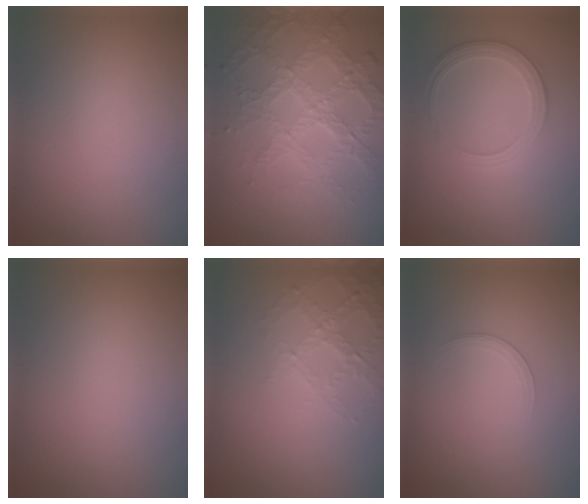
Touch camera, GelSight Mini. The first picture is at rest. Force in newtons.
{"total": 4.5, "press": 4.3, "slide": 1.2}
{"total": 2.7, "press": 2.5, "slide": 1.2}
{"total": 0.0}
{"total": 2.8, "press": 2.7, "slide": 0.8}
{"total": 1.3, "press": 0.5, "slide": 1.2}